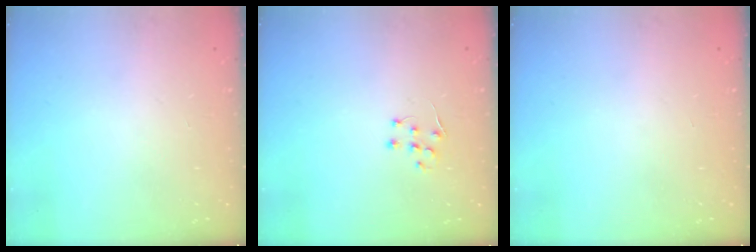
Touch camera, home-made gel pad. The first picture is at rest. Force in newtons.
{"total": 5.1, "press": 5.1, "slide": 0.7}
{"total": 0.0}